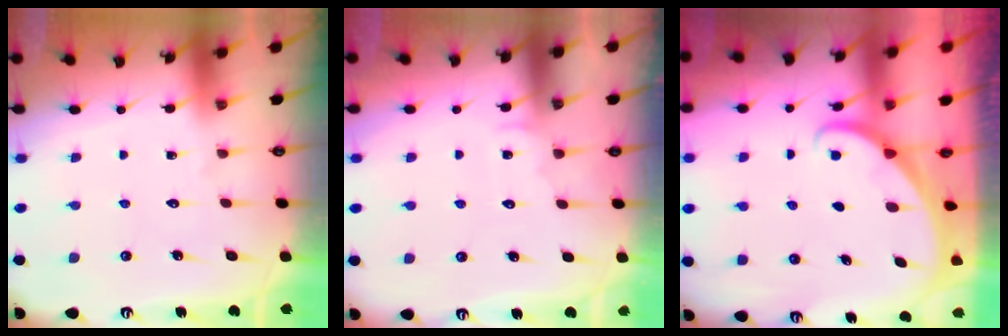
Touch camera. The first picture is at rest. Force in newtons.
{"total": 4.1, "press": 4.1, "slide": 0.4}
{"total": 1.6, "press": 1.6, "slide": 0.1}